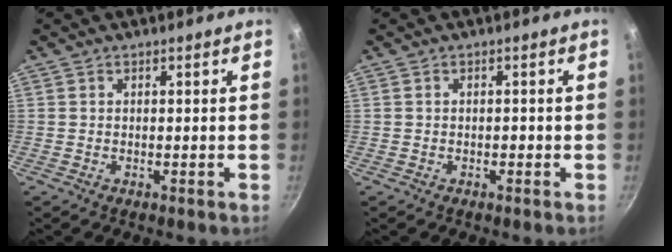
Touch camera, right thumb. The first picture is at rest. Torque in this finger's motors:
{"motor_torque": [0.07, 0.30, -0.46, 0.02, -0.02]}